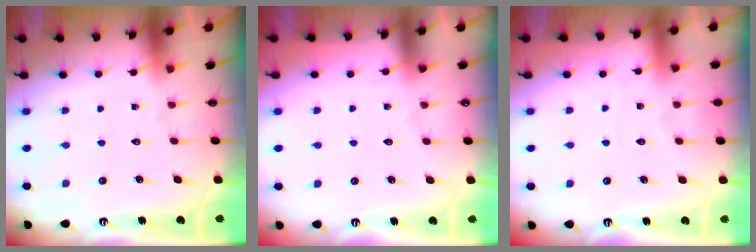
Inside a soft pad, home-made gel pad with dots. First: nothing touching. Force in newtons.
{"total": 3.2, "press": 3.2, "slide": 0.6}
{"total": 3.7, "press": 3.7, "slide": 0.4}